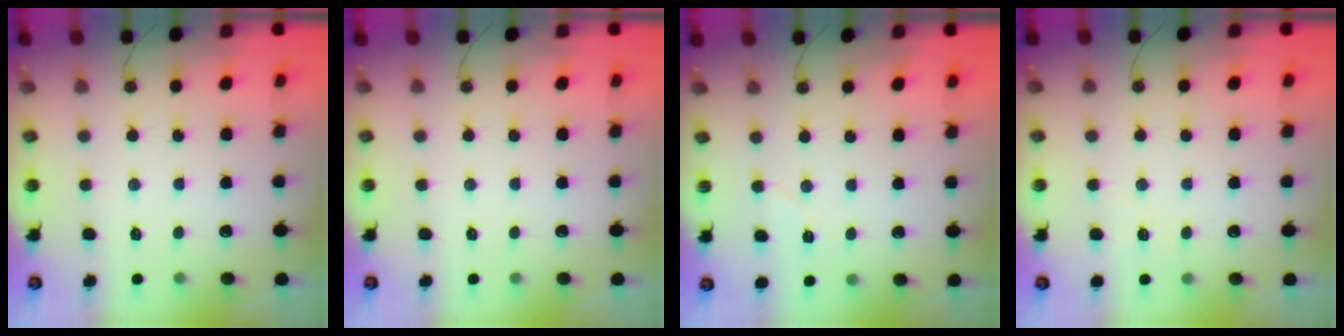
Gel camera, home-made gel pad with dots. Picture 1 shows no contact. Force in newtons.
{"total": 0.0}
{"total": 3.8, "press": 3.3, "slide": 1.9}
{"total": 4.2, "press": 4.1, "slide": 1.1}